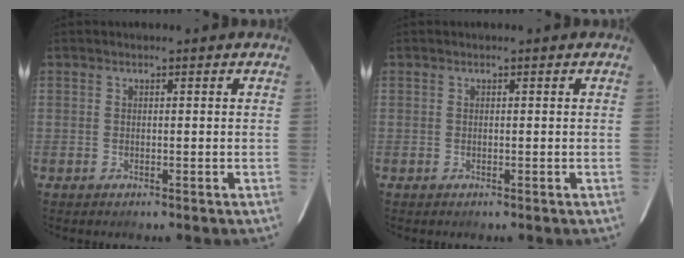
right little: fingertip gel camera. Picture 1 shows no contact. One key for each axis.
{"total": 0.0}